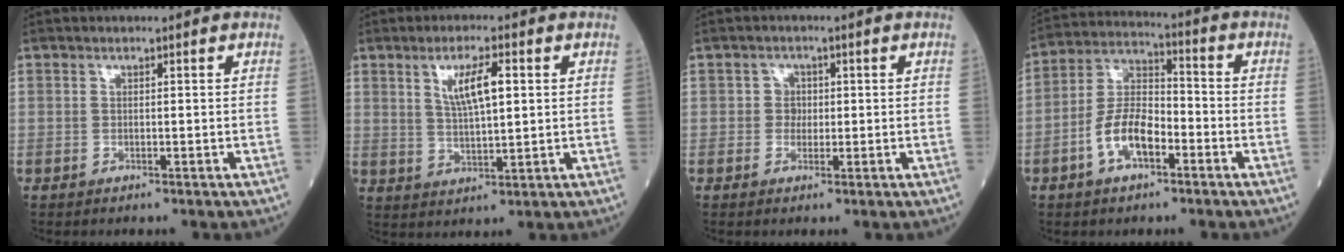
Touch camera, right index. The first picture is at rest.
{"total": 6.4, "force": [2.1, 1.3, 5.9], "torque": [-0.112, 0.002, 0.043]}
{"total": 1.8, "force": [-0.1, 1.6, 0.8], "torque": [-0.006, 0.005, -0.004]}
{"total": 9.1, "force": [-3.9, 4.0, 7.2], "torque": [-0.151, 0.015, -0.077]}